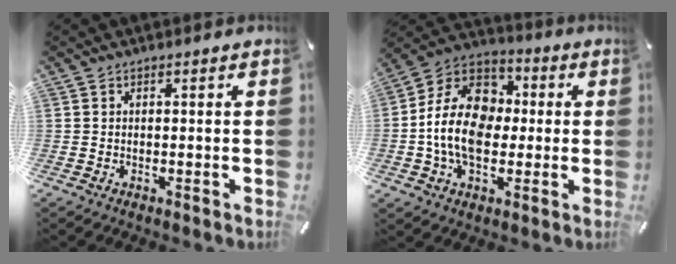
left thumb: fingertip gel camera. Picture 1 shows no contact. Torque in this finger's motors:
{"motor_torque": [2.61, 2.40, 2.00, 0.29, 0.28]}